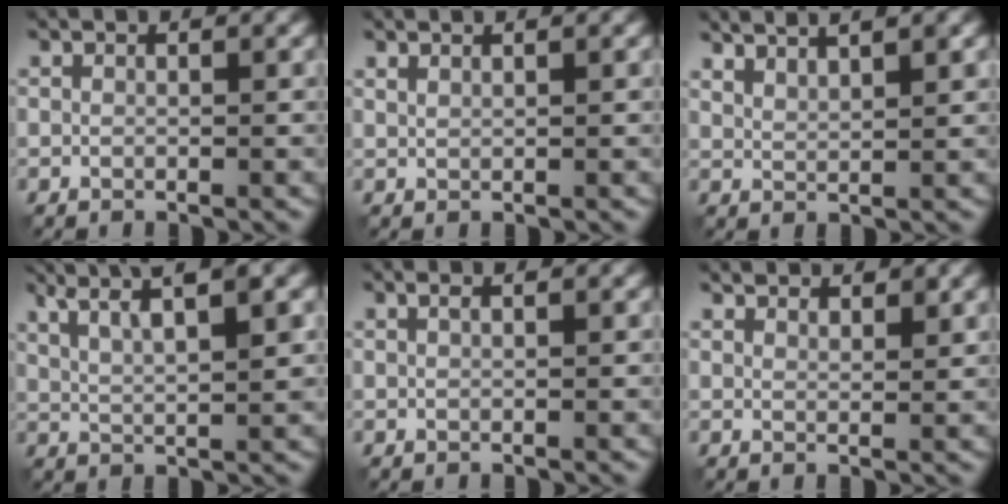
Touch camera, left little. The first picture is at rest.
{"total": 0.7, "force": [0.7, 0.1, 0.3], "torque": [-0.007, -0.001, 0.012]}
{"total": 3.8, "force": [3.0, 0.9, 2.2], "torque": [-0.016, 0.009, 0.036]}
{"total": 7.1, "force": [4.0, 1.6, 5.6], "torque": [-0.087, 0.020, 0.051]}
{"total": 0.7, "force": [0.4, 0.1, 0.6], "torque": [-0.014, 0.003, 0.006]}
{"total": 2.3, "force": [2.0, 0.7, 0.8], "torque": [-0.012, -0.001, 0.033]}